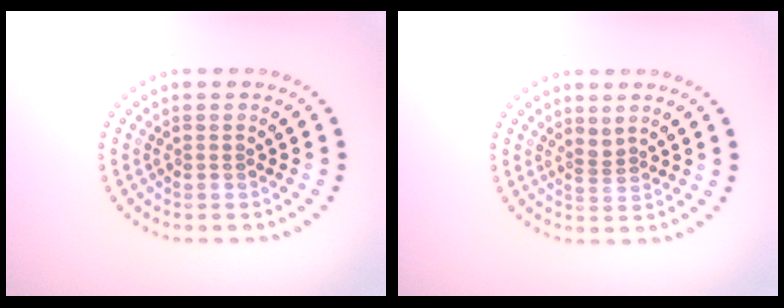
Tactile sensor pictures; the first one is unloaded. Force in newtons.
{"total": 1.0, "press": 0.6, "slide": 0.8}